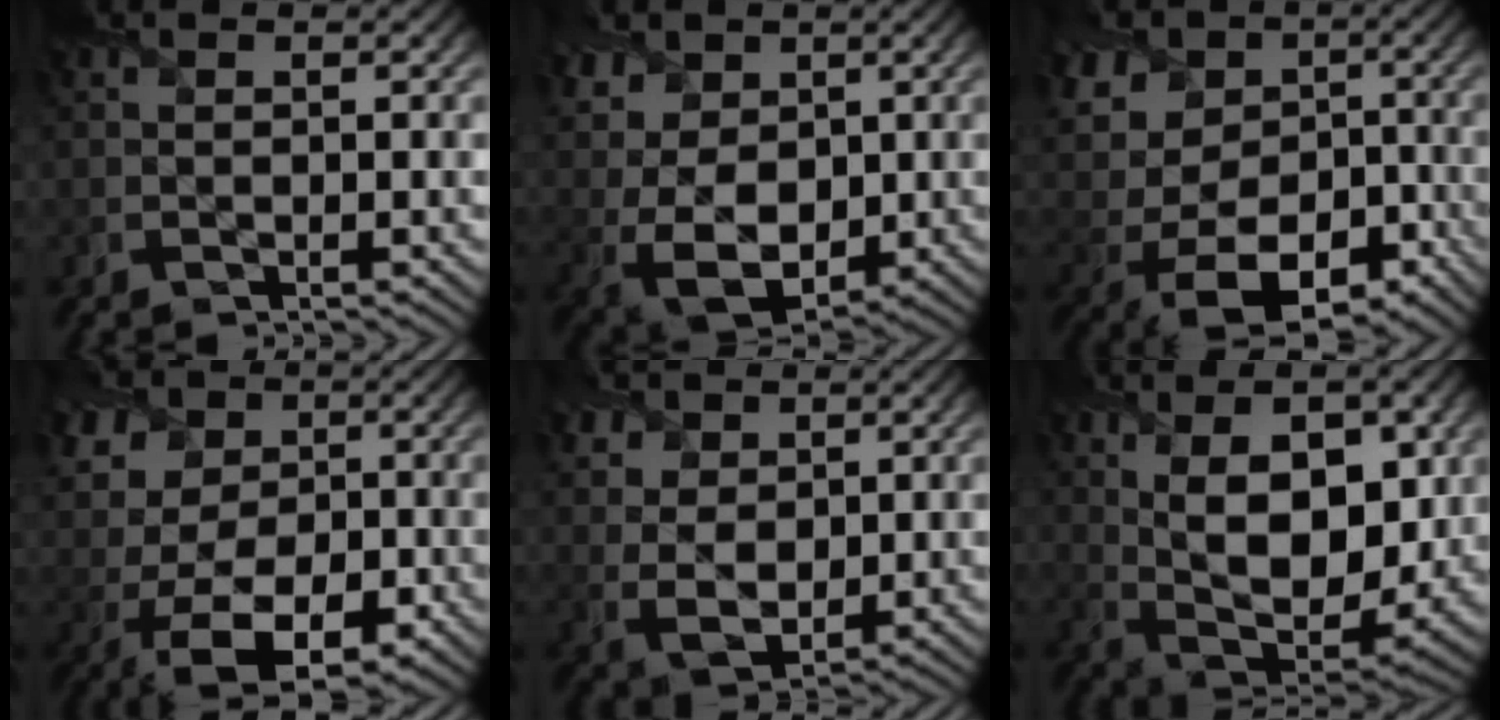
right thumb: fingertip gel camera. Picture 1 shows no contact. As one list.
[{"total": 11.0, "force": [2.7, 8.1, 7.0], "torque": [-0.186, 0.009, 0.055]}, {"total": 14.2, "force": [-0.6, 10.9, 9.0], "torque": [-0.198, 0.000, -0.009]}, {"total": 13.2, "force": [0.3, 9.6, 9.0], "torque": [-0.180, 0.006, -0.004]}, {"total": 7.1, "force": [3.3, 4.8, 4.0], "torque": [-0.125, 0.007, 0.070]}, {"total": 14.2, "force": [3.4, 7.6, 11.5], "torque": [-0.189, 0.001, 0.061]}]